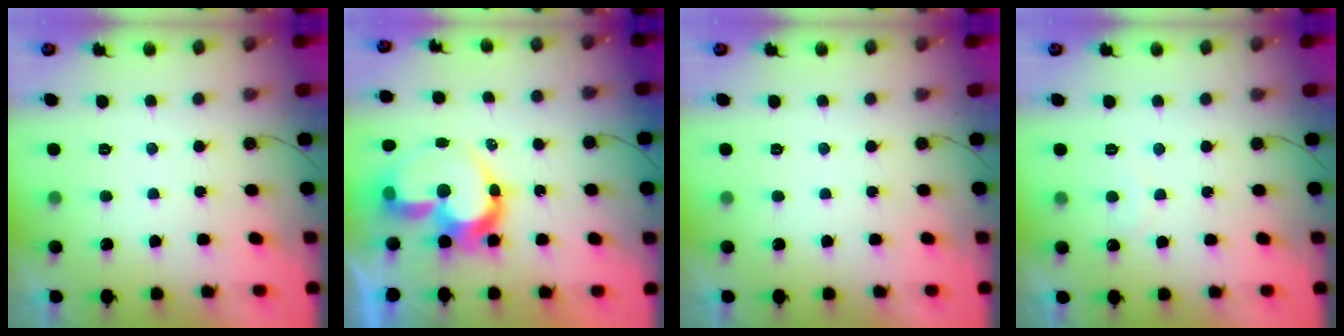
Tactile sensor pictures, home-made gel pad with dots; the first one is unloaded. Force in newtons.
{"total": 14.4, "press": 14.3, "slide": 1.6}
{"total": 0.0}
{"total": 4.1, "press": 4.1, "slide": 0.1}